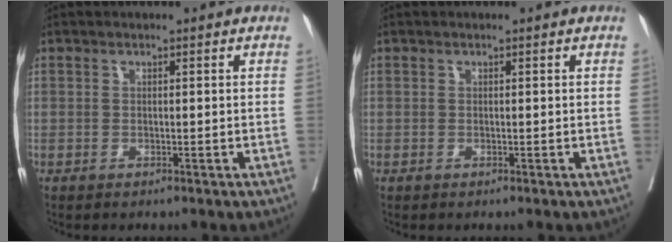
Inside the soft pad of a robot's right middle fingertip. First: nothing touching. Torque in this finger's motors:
{"motor_torque": [0.04, -0.20, 0.07, 0.00]}